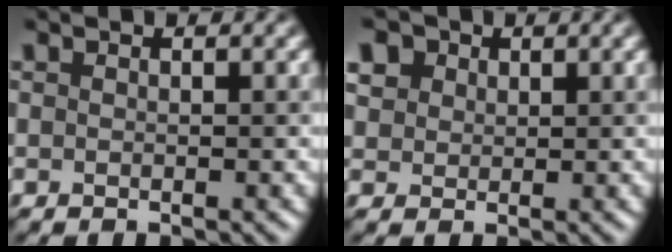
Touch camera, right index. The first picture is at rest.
{"total": 5.6, "force": [3.0, 4.0, 2.5], "torque": [-0.079, 0.019, 0.045]}